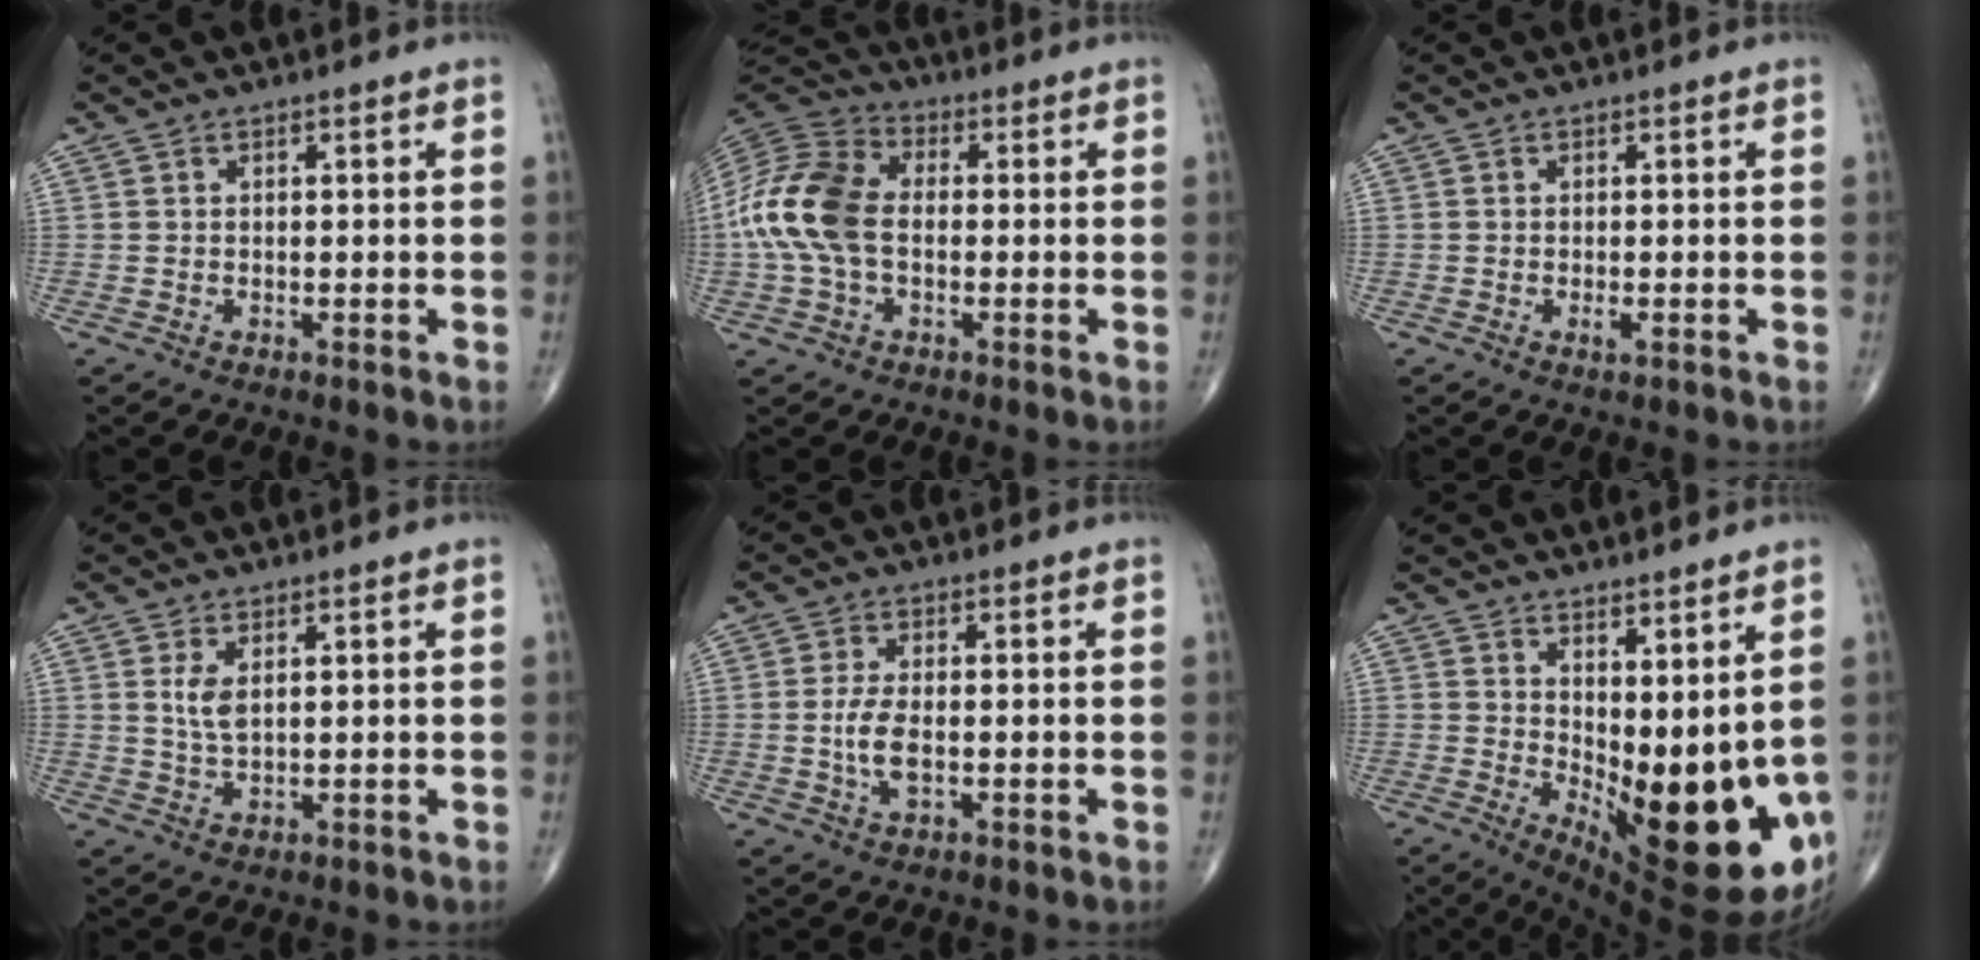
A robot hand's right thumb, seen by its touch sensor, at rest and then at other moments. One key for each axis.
{"total": 13.6, "fx": -0.9, "fy": 9.1, "fz": 10.1, "tx": -0.213, "ty": 0.034, "tz": -0.026}
{"total": 1.3, "fx": -0.4, "fy": 0.4, "fz": 1.1, "tx": -0.020, "ty": -0.003, "tz": -0.009}
{"total": 3.3, "fx": 1.1, "fy": 1.3, "fz": 2.8, "tx": -0.057, "ty": -0.008, "tz": 0.027}
{"total": 5.0, "fx": -0.5, "fy": 2.3, "fz": 4.4, "tx": -0.092, "ty": -0.003, "tz": -0.011}
{"total": 18.1, "fx": 0.8, "fy": 6.7, "fz": 16.8, "tx": -0.231, "ty": -0.048, "tz": 0.037}